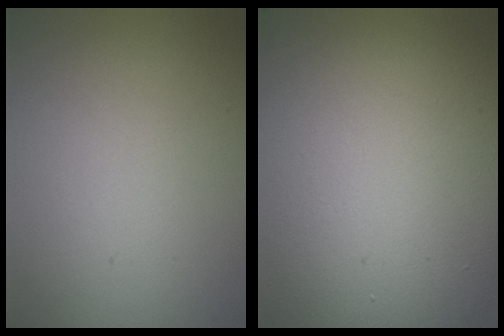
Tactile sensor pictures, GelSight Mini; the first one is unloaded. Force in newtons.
{"total": 14.6, "press": 14.5, "slide": 1.1}